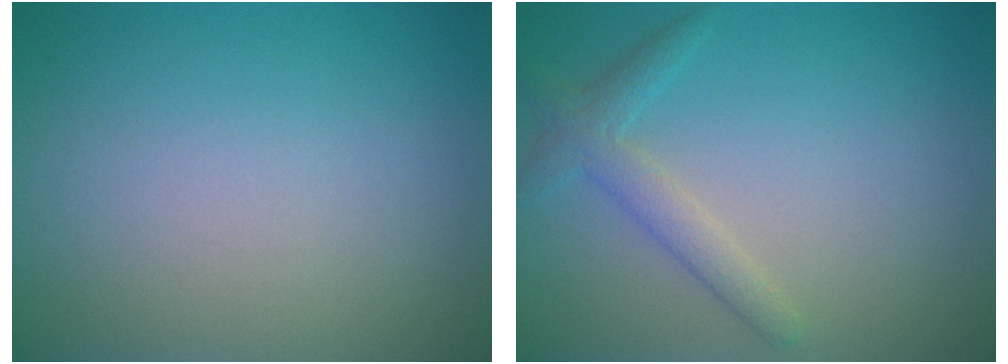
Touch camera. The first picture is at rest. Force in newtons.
{"total": 2.4, "press": 2.4, "slide": 0.2}